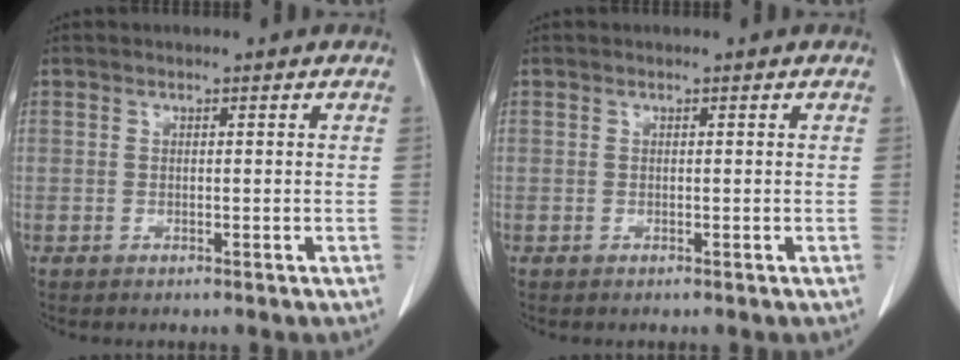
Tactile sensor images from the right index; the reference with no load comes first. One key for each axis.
{"total": 0.0}